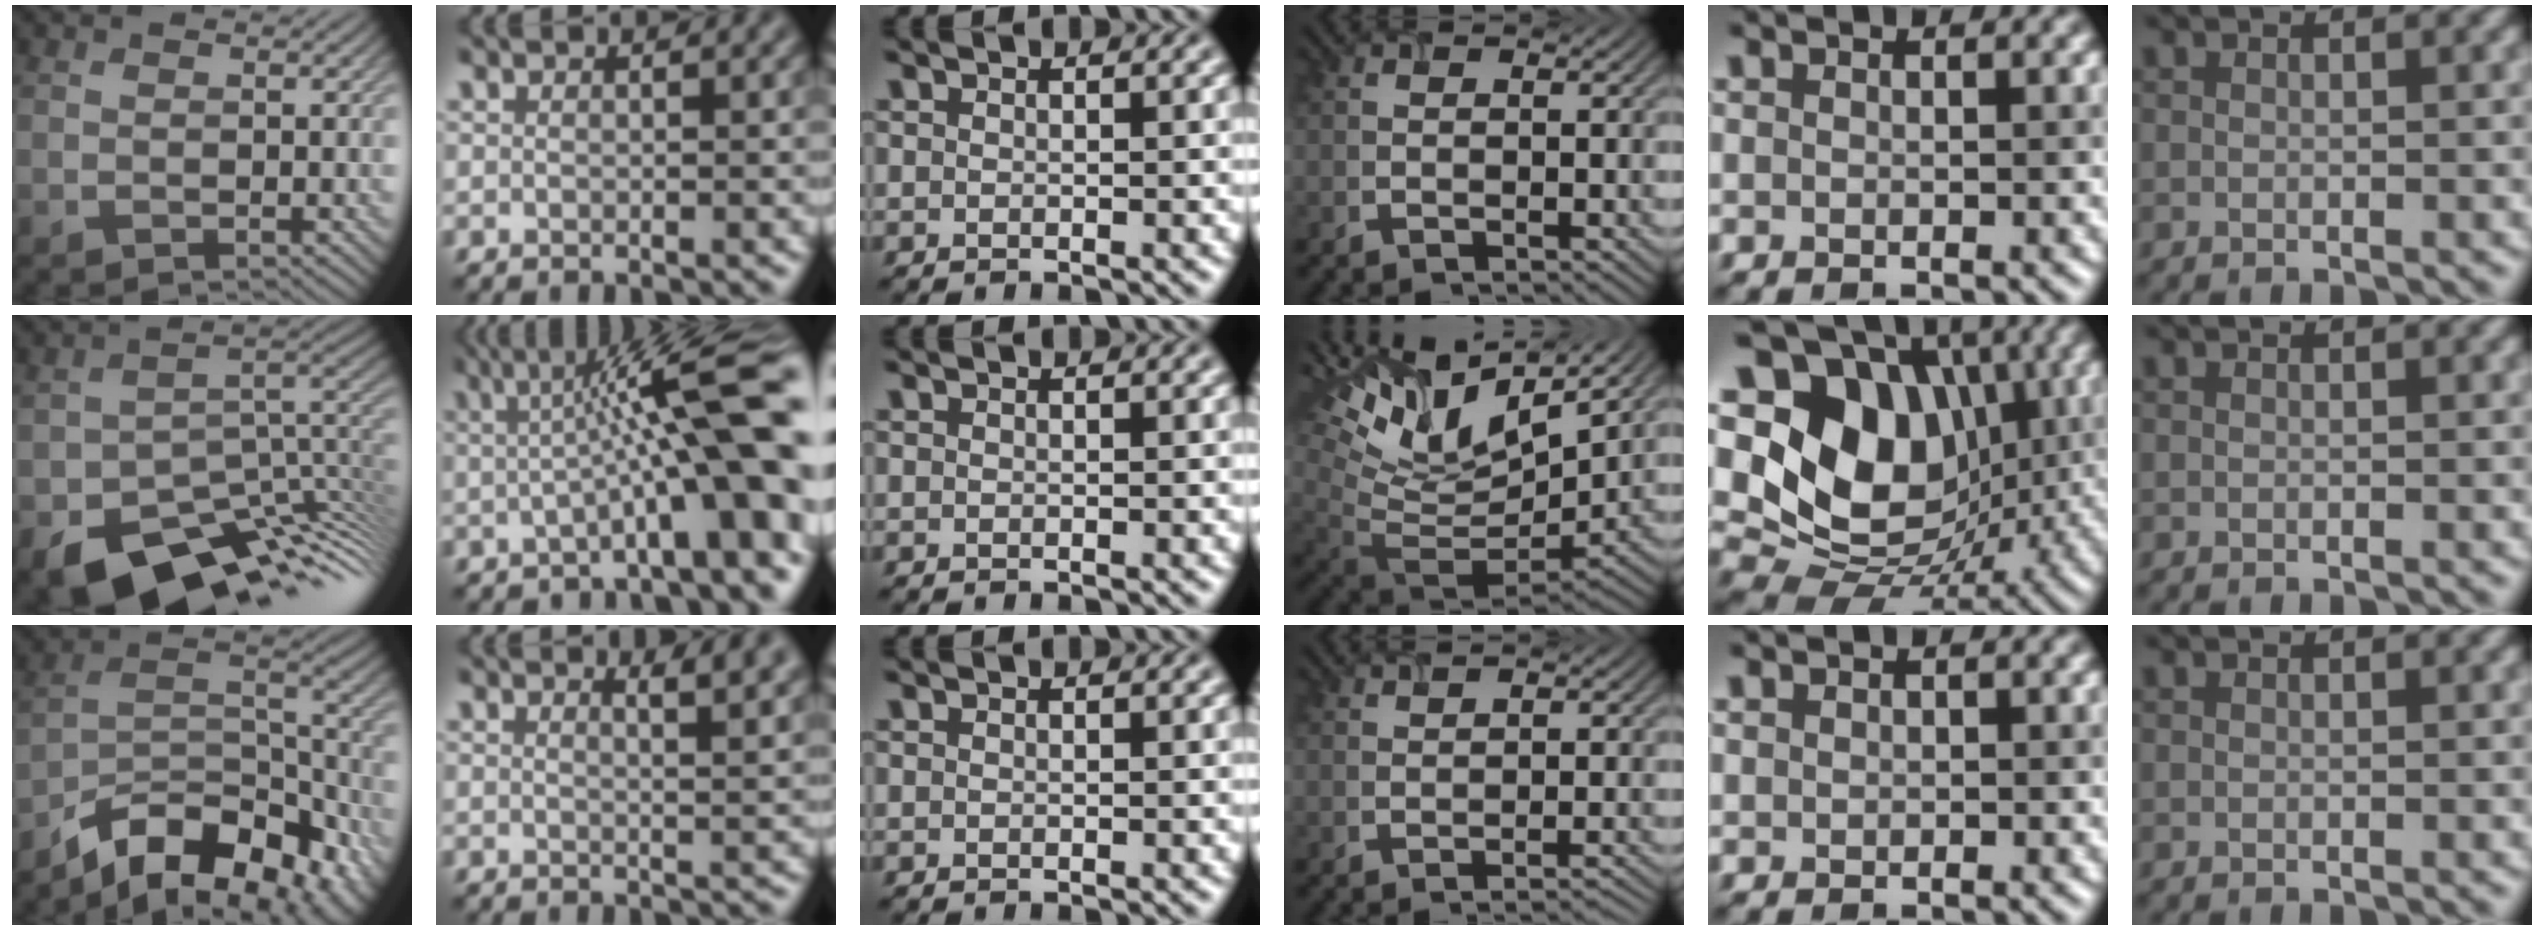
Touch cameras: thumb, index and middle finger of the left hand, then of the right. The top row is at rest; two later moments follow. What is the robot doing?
{"motion": "open", "object": "airpods case & airpods"}